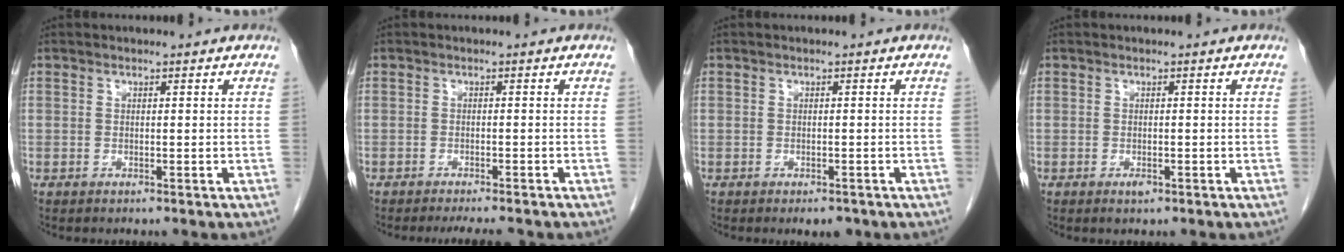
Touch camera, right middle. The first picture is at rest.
{"total": 5.4, "force": [-4.8, 0.6, 2.5], "torque": [-0.026, -0.008, -0.065]}
{"total": 2.1, "force": [-1.5, 1.0, 1.2], "torque": [-0.010, 0.000, -0.012]}
{"total": 1.0, "force": [-0.6, 0.4, 0.8], "torque": [-0.013, -0.001, -0.007]}